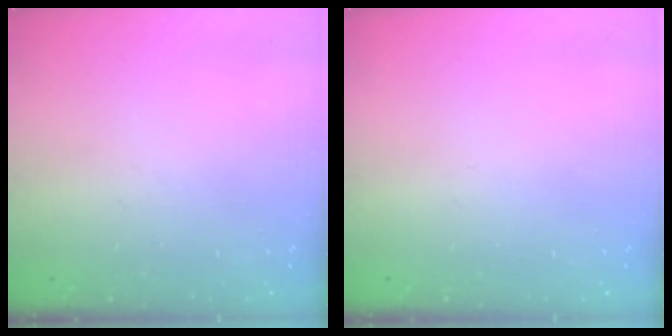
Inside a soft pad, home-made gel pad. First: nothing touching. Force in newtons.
{"total": 0.0}